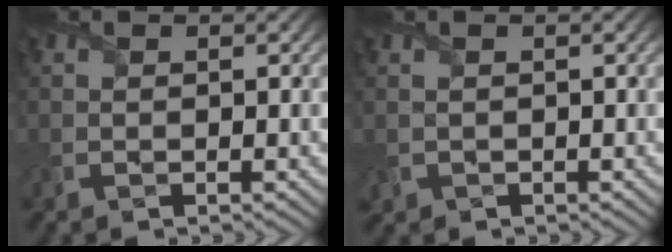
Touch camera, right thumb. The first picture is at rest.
{"total": 0.6, "force": [0.0, 0.6, 0.3], "torque": [-0.014, -0.003, 0.003]}